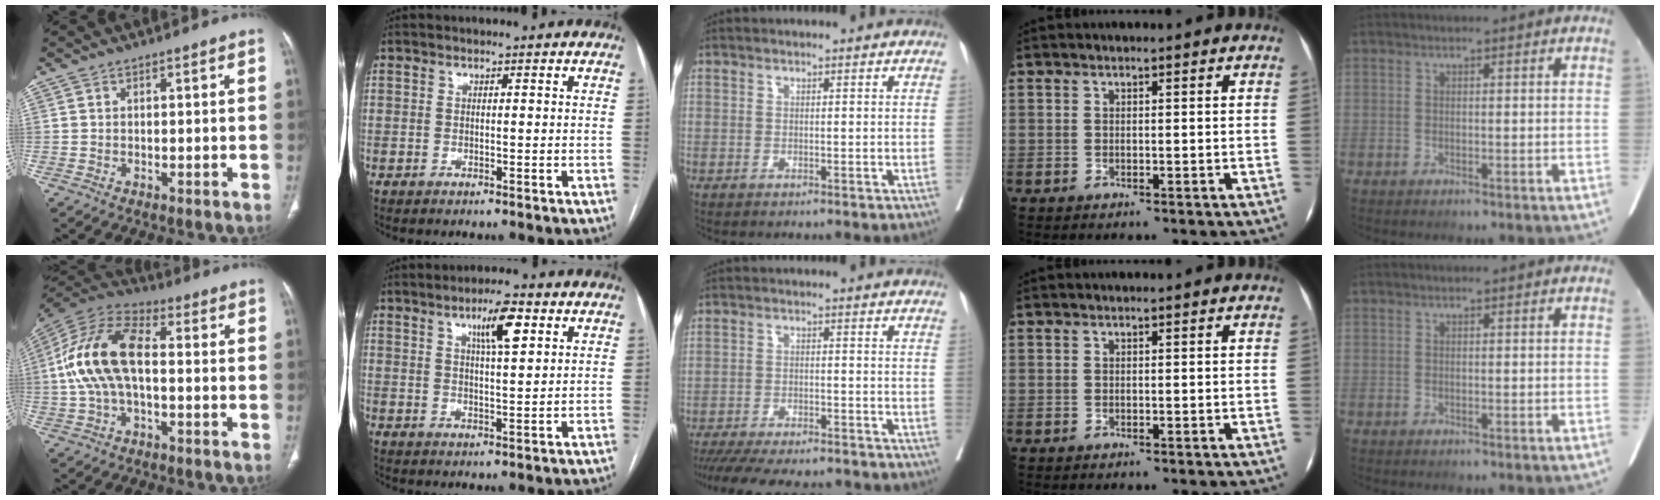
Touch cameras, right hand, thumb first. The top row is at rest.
{"thumb": {"total": 15.6, "force": [-0.2, 8.2, 13.3], "torque": [-0.276, 0.038, -0.011]}, "index": {"total": 6.5, "force": [3.1, 1.1, 5.6], "torque": [-0.097, 0.006, 0.052]}, "middle": {"total": 16.7, "force": [-15.0, 3.3, 6.6], "torque": [-0.144, -0.021, -0.208]}}